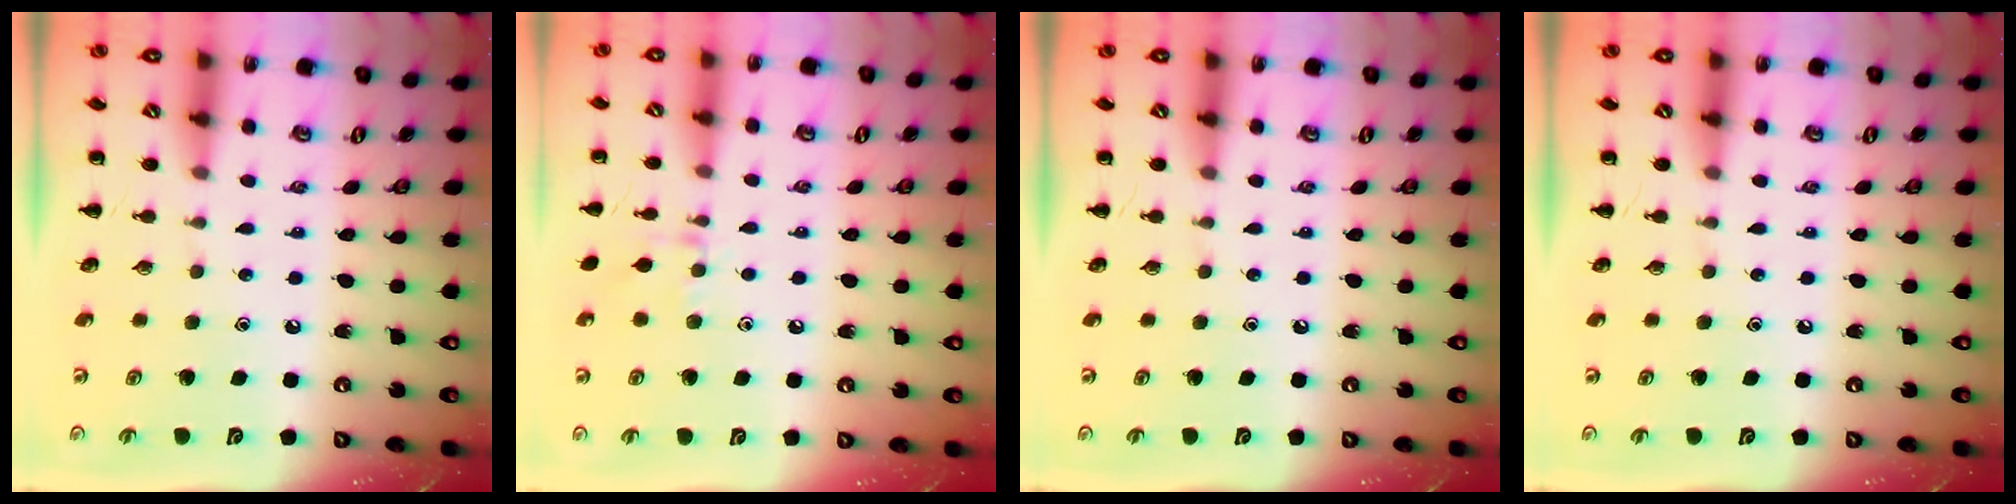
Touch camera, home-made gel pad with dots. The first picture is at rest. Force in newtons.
{"total": 6.7, "press": 6.5, "slide": 1.7}
{"total": 0.0}
{"total": 0.0}